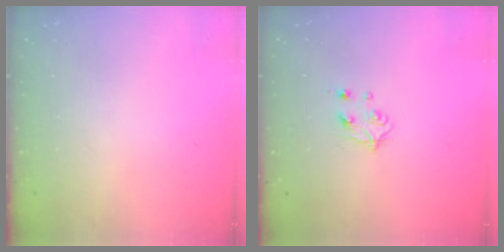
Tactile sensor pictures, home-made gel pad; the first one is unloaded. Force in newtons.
{"total": 4.7, "press": 4.6, "slide": 0.6}